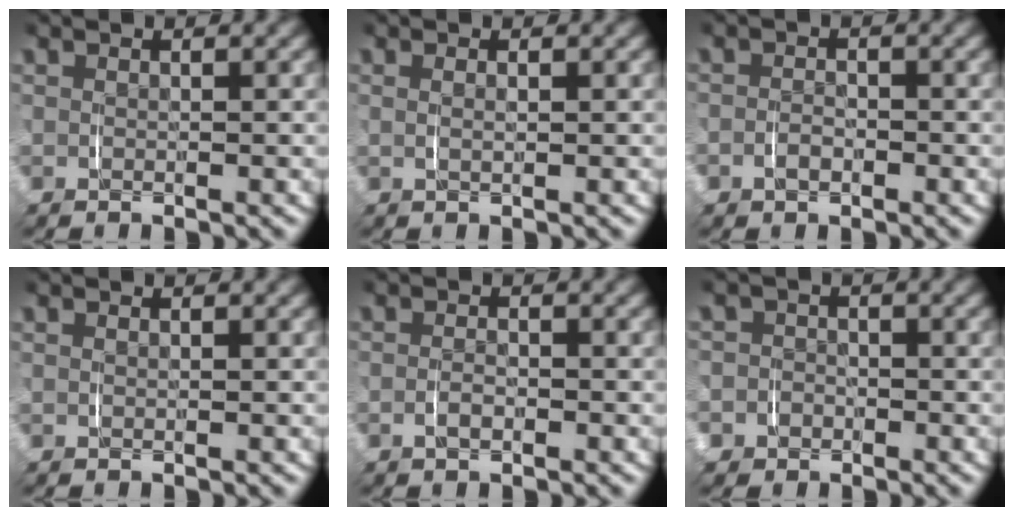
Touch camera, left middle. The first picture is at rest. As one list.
[{"total": 0.7, "force": [0.2, 0.2, 0.7], "torque": [-0.015, -0.004, 0.006]}, {"total": 1.6, "force": [-0.7, 1.3, 0.5], "torque": [-0.013, 0.001, -0.016]}, {"total": 0.0}, {"total": 1.2, "force": [-0.6, 0.6, 0.8], "torque": [-0.015, -0.002, -0.011]}, {"total": 4.9, "force": [-2.0, 4.5, 0.5], "torque": [-0.022, -0.009, -0.048]}]